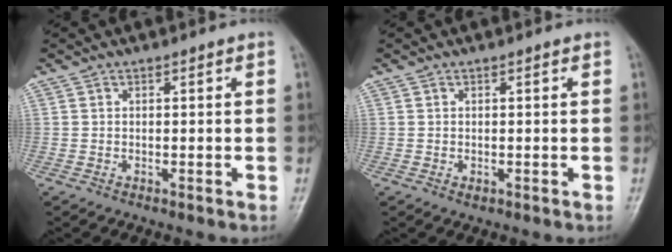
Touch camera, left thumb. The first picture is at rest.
{"total": 0.9, "force": [0.1, 0.6, 0.7], "torque": [-0.009, -0.002, 0.002]}